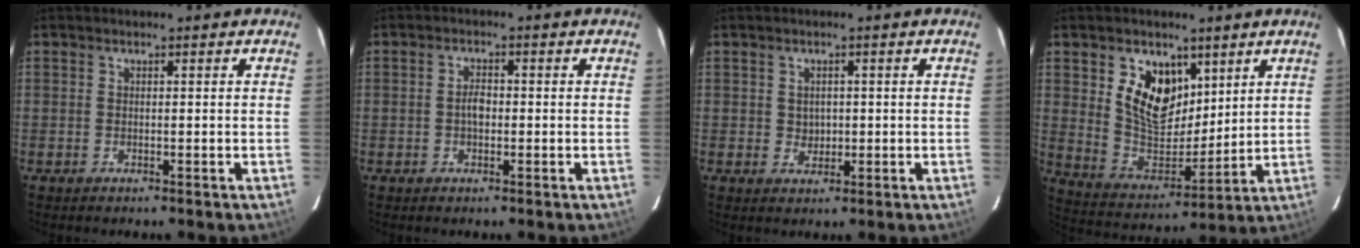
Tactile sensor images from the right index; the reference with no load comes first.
{"total": 2.2, "force": [-0.3, 1.3, 1.7], "torque": [-0.031, 0.007, -0.006]}
{"total": 2.5, "force": [0.1, 2.3, 0.8], "torque": [-0.010, 0.003, 0.006]}
{"total": 12.8, "force": [5.8, 8.2, 7.8], "torque": [-0.139, -0.003, 0.122]}